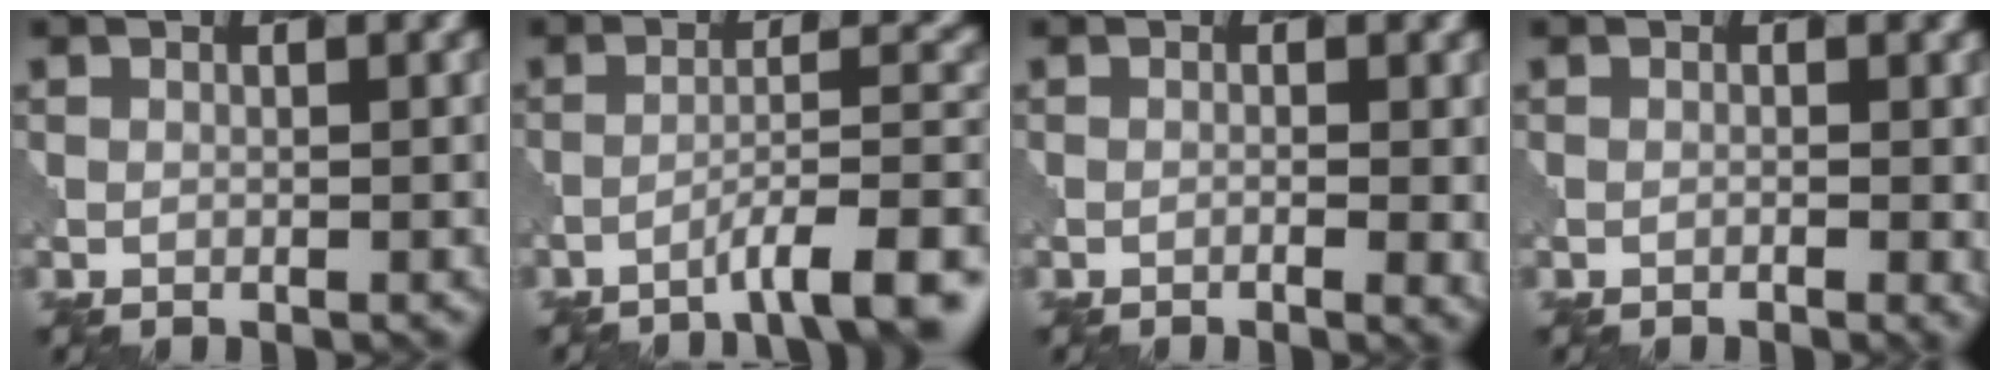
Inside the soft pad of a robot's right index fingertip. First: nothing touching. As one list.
[{"total": 6.8, "force": [-4.7, 1.1, 4.8], "torque": [-0.069, 0.009, -0.075]}, {"total": 1.8, "force": [-0.6, 0.4, 1.7], "torque": [-0.024, -0.001, -0.011]}, {"total": 1.2, "force": [-0.4, 0.3, 1.1], "torque": [-0.015, -0.002, -0.005]}]